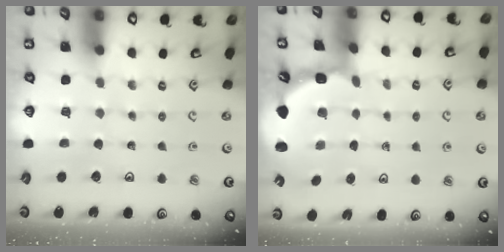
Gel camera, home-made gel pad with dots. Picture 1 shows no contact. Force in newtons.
{"total": 2.0, "press": 1.8, "slide": 0.9}